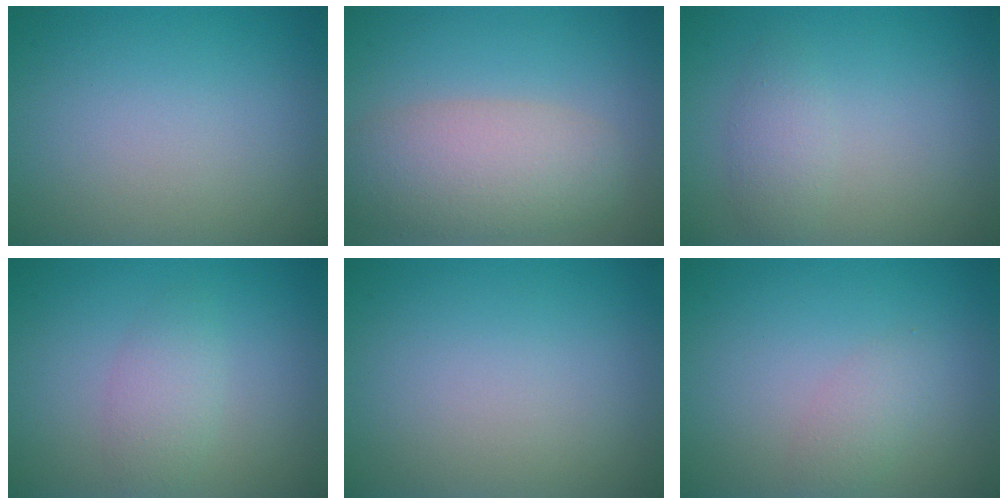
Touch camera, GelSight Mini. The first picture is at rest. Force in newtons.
{"total": 6.0, "press": 6.0, "slide": 0.4}
{"total": 1.8, "press": 1.8, "slide": 0.1}
{"total": 2.2, "press": 2.2, "slide": 0.1}
{"total": 0.0}
{"total": 1.5, "press": 1.5, "slide": 0.1}